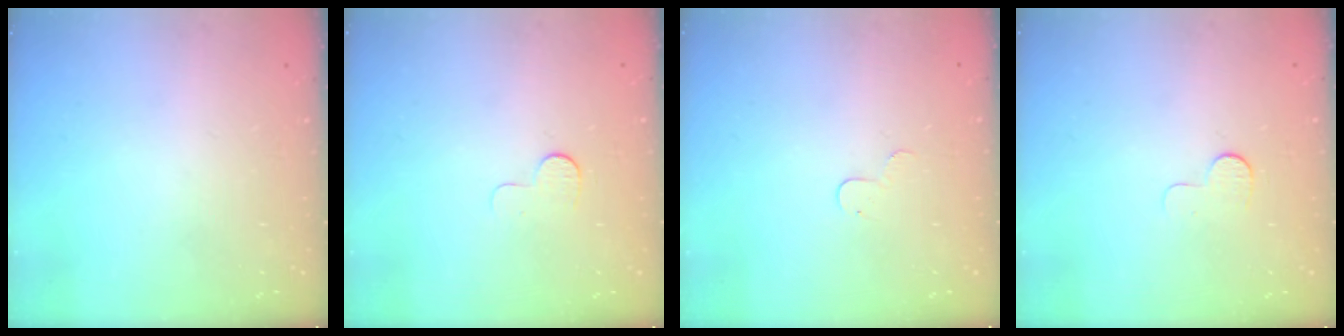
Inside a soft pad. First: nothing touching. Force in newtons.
{"total": 5.3, "press": 5.3, "slide": 0.4}
{"total": 3.7, "press": 3.7, "slide": 0.4}
{"total": 5.3, "press": 5.3, "slide": 0.4}